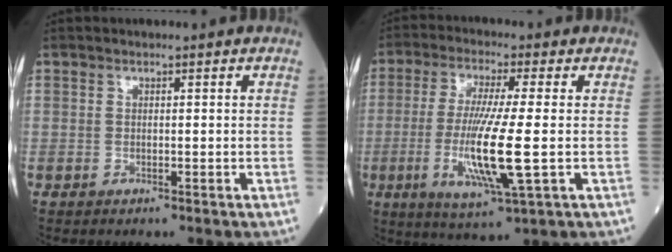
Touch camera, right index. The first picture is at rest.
{"total": 11.8, "force": [-1.9, 0.2, 11.7], "torque": [-0.240, -0.021, -0.040]}